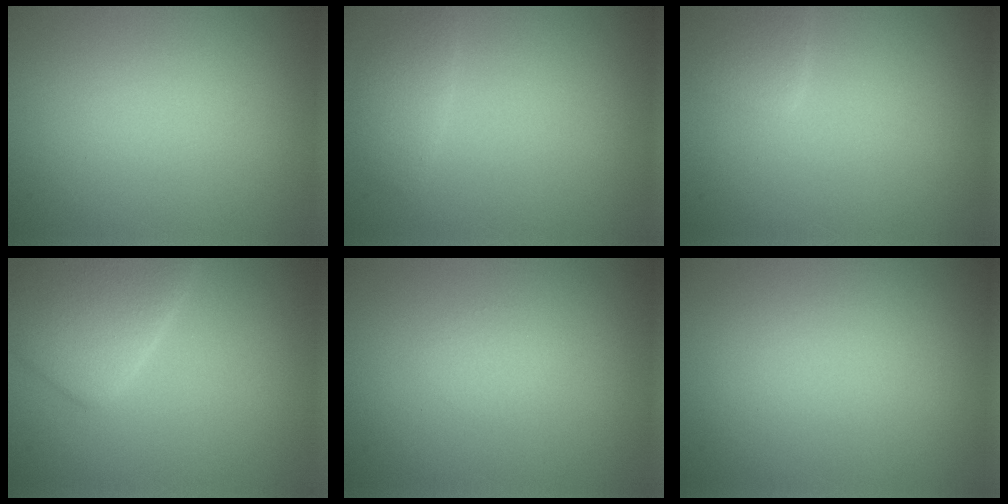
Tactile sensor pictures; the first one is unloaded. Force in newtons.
{"total": 1.5, "press": 1.5, "slide": 0.1}
{"total": 1.4, "press": 1.4, "slide": 0.0}
{"total": 4.2, "press": 4.2, "slide": 0.3}
{"total": 0.7, "press": 0.7, "slide": 0.0}
{"total": 0.0}